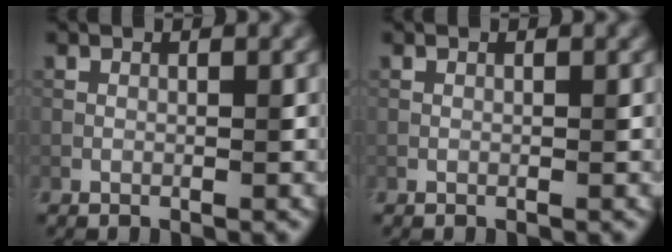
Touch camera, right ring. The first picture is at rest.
{"total": 0.0}